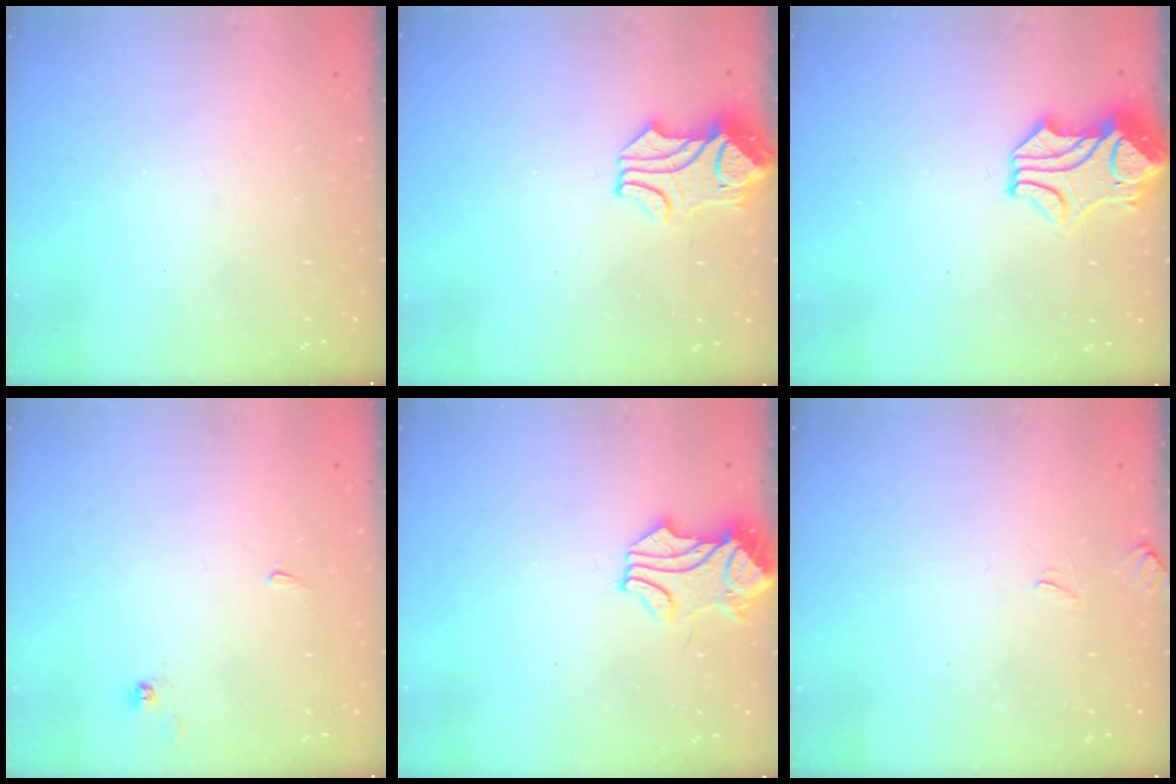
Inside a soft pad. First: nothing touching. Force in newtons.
{"total": 1.0, "press": 0.6, "slide": 0.7}
{"total": 2.1, "press": 1.9, "slide": 1.0}
{"total": 0.7, "press": 0.6, "slide": 0.3}
{"total": 1.7, "press": 1.5, "slide": 0.8}
{"total": 3.6, "press": 3.6, "slide": 0.6}